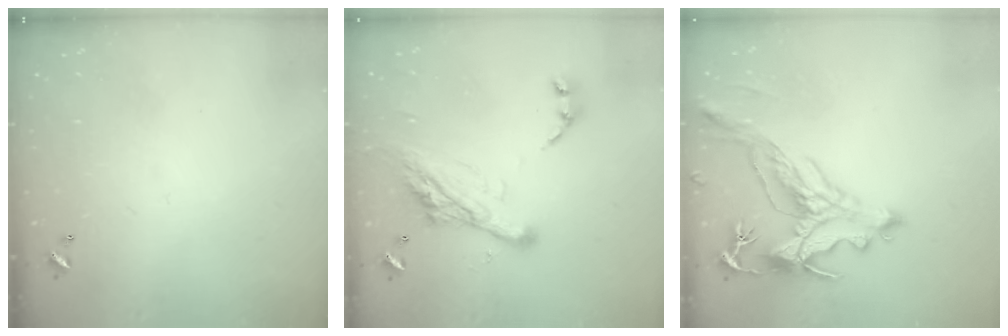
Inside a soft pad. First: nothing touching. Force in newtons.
{"total": 15.1, "press": 15.0, "slide": 2.0}
{"total": 2.5, "press": 2.2, "slide": 1.2}